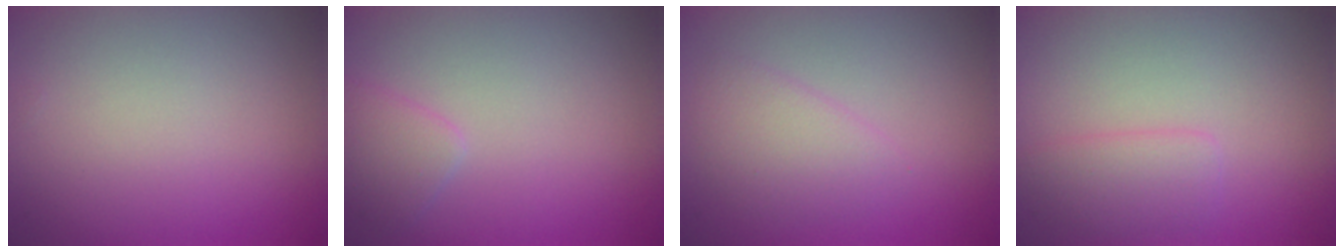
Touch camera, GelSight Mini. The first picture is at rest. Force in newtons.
{"total": 1.6, "press": 1.6, "slide": 0.1}
{"total": 2.3, "press": 2.3, "slide": 0.1}
{"total": 1.9, "press": 1.9, "slide": 0.1}